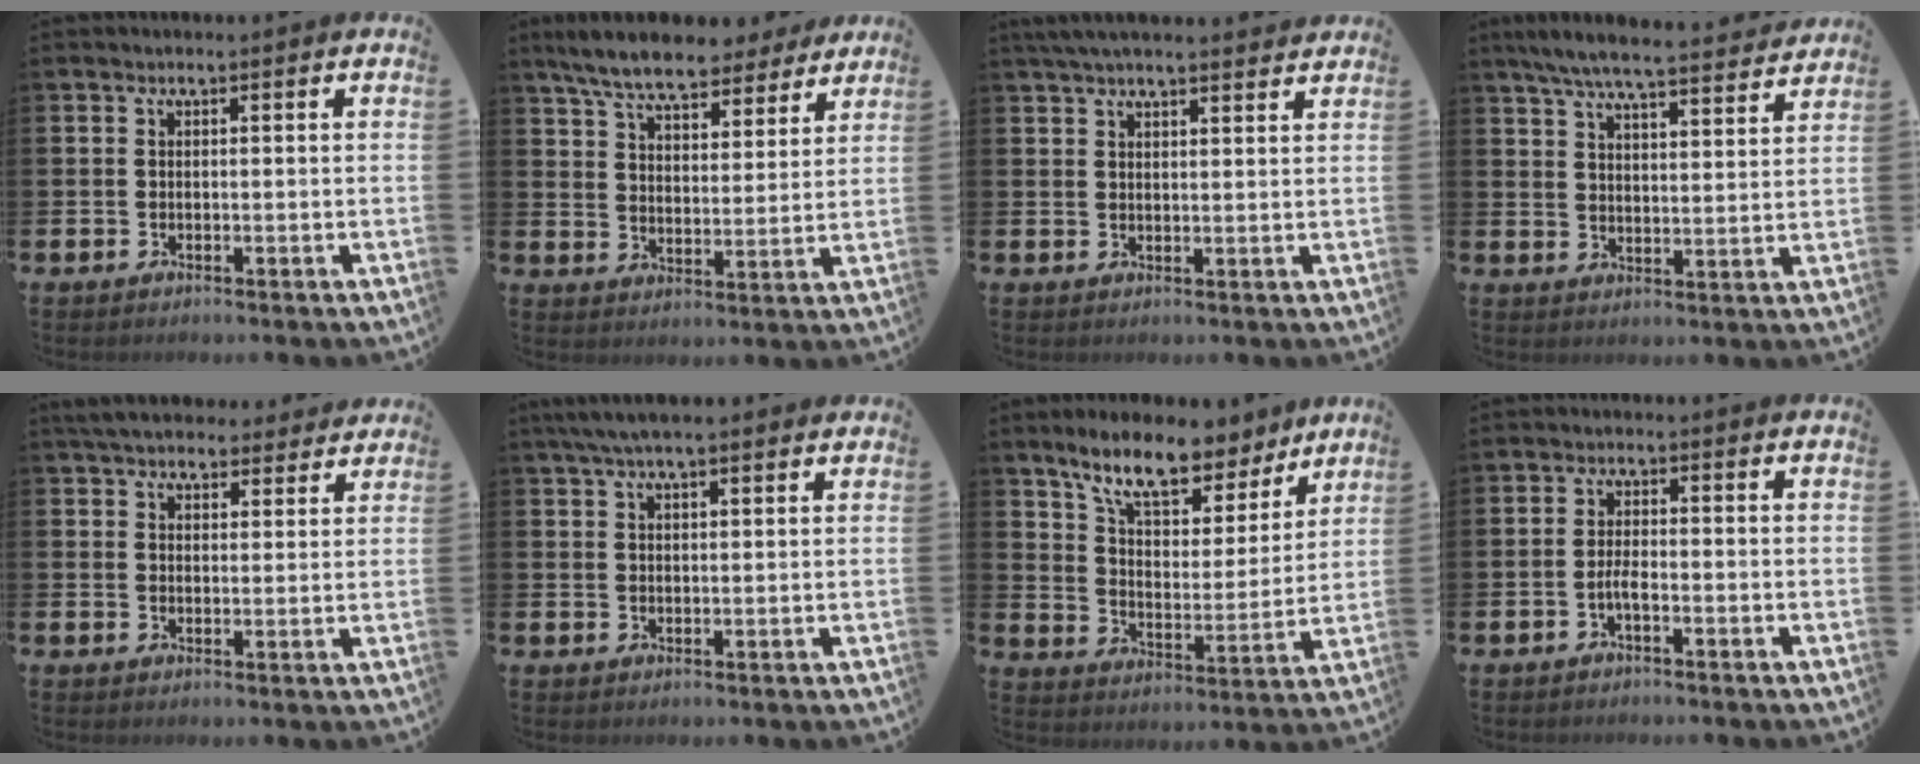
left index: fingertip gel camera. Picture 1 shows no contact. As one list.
[{"total": 8.4, "force": [7.7, 1.8, 2.8], "torque": [-0.078, -0.038, 0.137]}, {"total": 3.9, "force": [3.6, 0.3, 1.4], "torque": [-0.043, -0.003, 0.069]}, {"total": 7.1, "force": [6.6, 0.5, 2.6], "torque": [-0.069, -0.039, 0.115]}, {"total": 5.4, "force": [5.1, 1.4, 0.9], "torque": [-0.027, -0.024, 0.093]}, {"total": 4.7, "force": [3.7, 1.1, 2.6], "torque": [-0.057, 0.001, 0.069]}, {"total": 10.8, "force": [9.0, 3.7, 4.6], "torque": [-0.104, -0.056, 0.156]}, {"total": 1.8, "force": [-0.9, 0.4, 1.5], "torque": [-0.031, 0.003, -0.017]}]